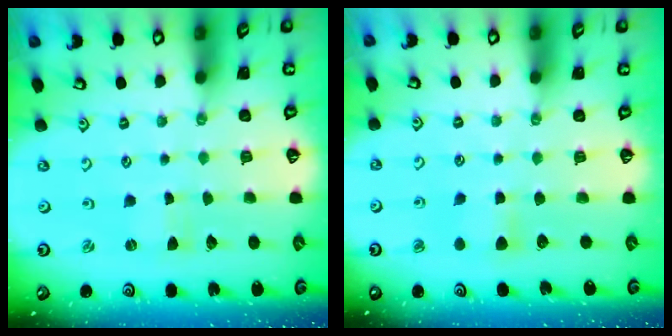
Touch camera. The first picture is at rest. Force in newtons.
{"total": 5.5, "press": 5.5, "slide": 0.6}